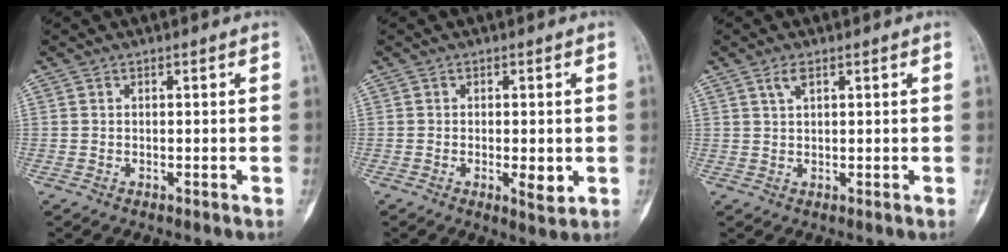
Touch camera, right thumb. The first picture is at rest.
{"total": 3.9, "force": [-0.7, 1.4, 3.6], "torque": [-0.052, -0.008, -0.008]}
{"total": 2.1, "force": [1.2, 0.8, 1.5], "torque": [-0.034, 0.002, 0.028]}